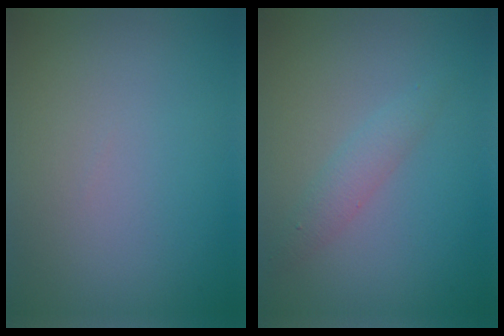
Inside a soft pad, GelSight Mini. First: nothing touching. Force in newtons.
{"total": 1.7, "press": 1.7, "slide": 0.0}